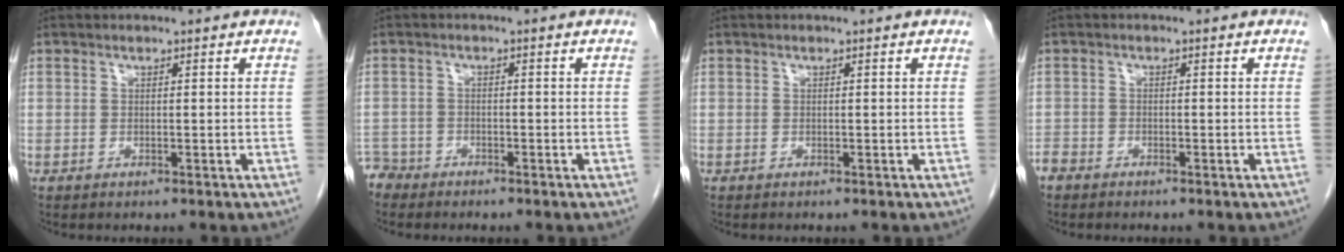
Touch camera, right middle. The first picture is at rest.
{"total": 2.8, "force": [-2.5, 1.0, -0.7], "torque": [0.010, 0.000, -0.051]}
{"total": 0.0}
{"total": 1.8, "force": [-1.7, 0.7, 0.3], "torque": [-0.007, -0.001, -0.030]}